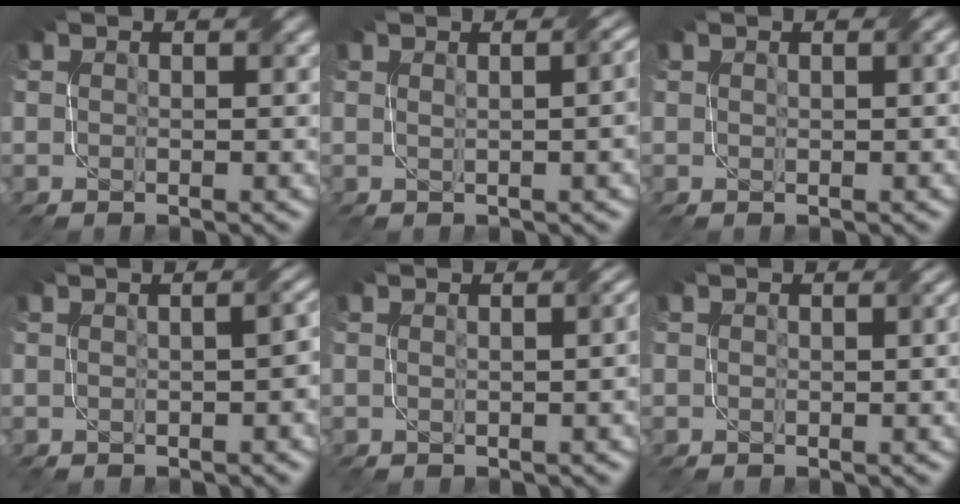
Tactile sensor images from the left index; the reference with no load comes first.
{"total": 5.5, "force": [0.9, 2.5, 4.9], "torque": [-0.019, 0.022, 0.004]}
{"total": 1.4, "force": [0.4, 0.3, 1.3], "torque": [-0.014, 0.003, 0.007]}
{"total": 2.7, "force": [-0.2, 0.9, 2.5], "torque": [-0.024, 0.008, 0.003]}
{"total": 3.2, "force": [0.4, 1.5, 2.8], "torque": [-0.014, 0.017, -0.002]}
{"total": 1.6, "force": [0.1, 0.5, 1.5], "torque": [-0.020, 0.001, 0.003]}